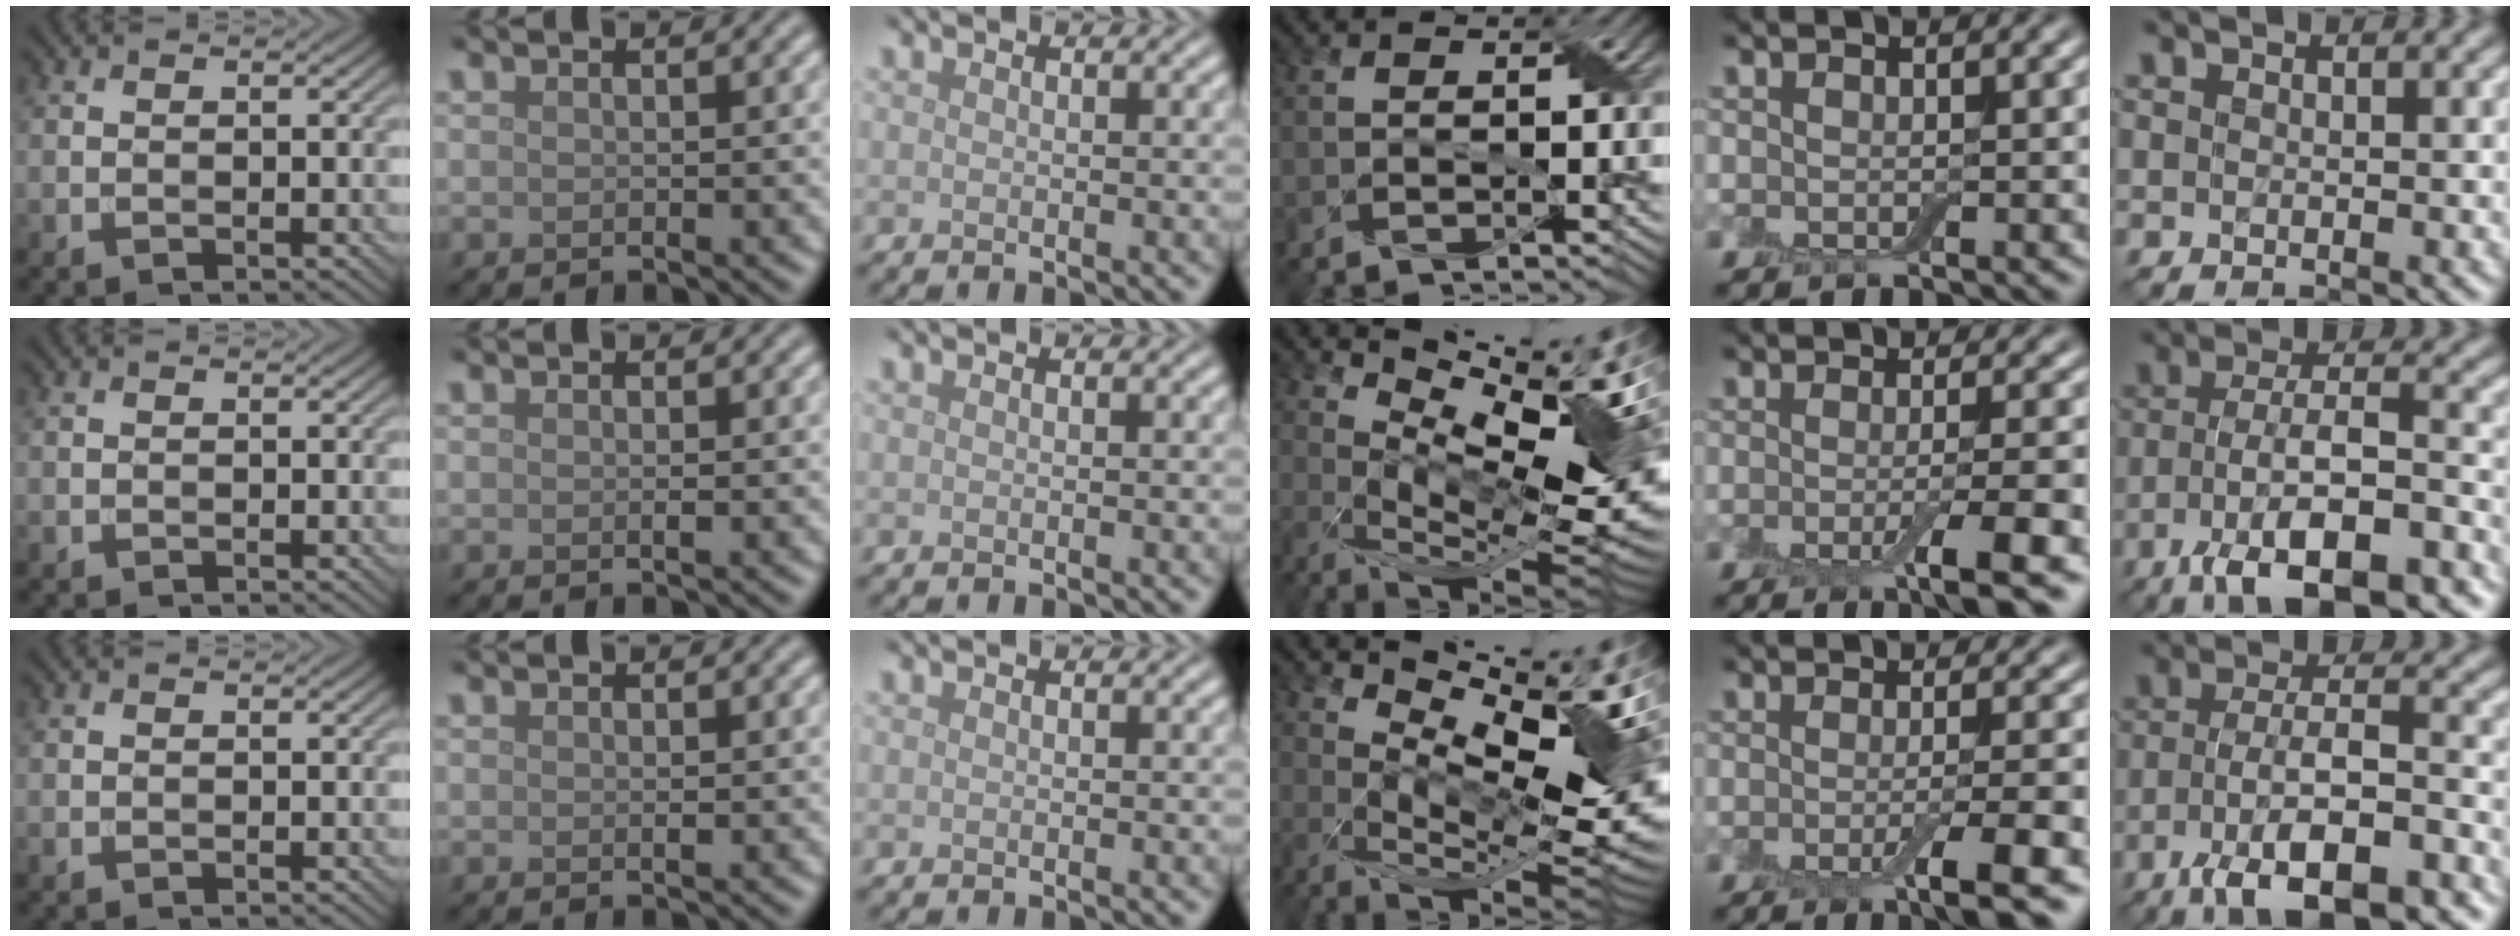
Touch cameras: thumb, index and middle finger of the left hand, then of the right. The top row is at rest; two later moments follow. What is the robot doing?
{"motion": "wrap", "object": "adhesive wrap"}